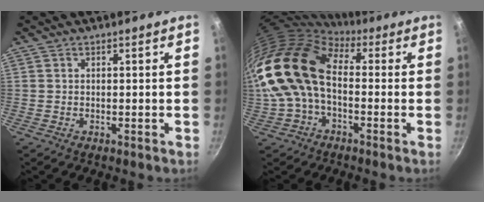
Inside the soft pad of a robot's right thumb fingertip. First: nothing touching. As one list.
[{"total": 17.6, "force": [-0.2, 11.2, 13.5], "torque": [-0.257, 0.028, -0.015]}]